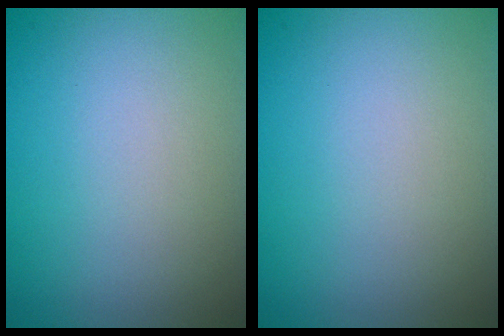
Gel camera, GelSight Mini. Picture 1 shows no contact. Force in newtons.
{"total": 0.0}